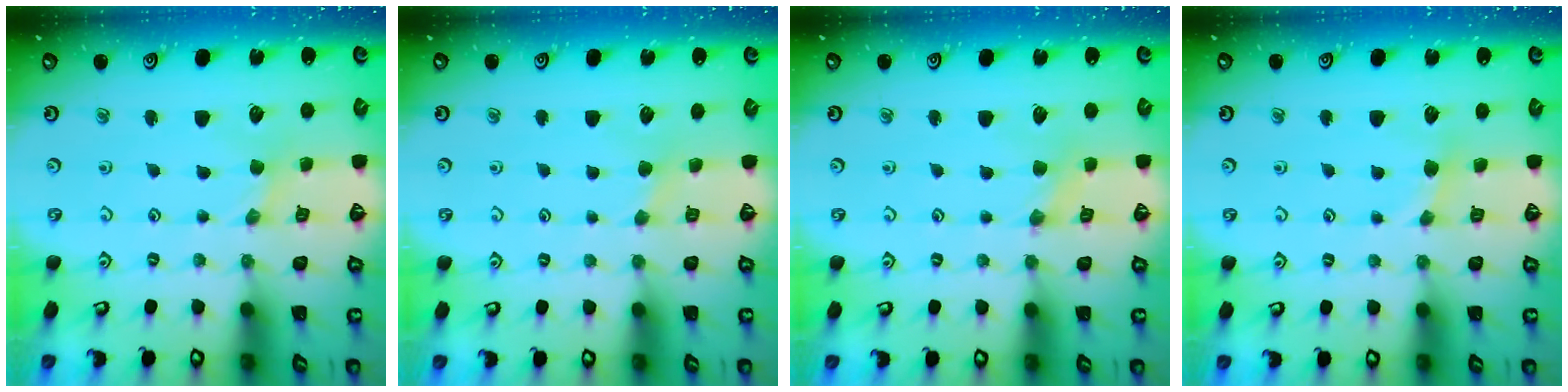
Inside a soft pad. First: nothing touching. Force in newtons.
{"total": 2.1, "press": 2.1, "slide": 0.4}
{"total": 2.3, "press": 2.3, "slide": 0.4}
{"total": 2.9, "press": 2.9, "slide": 0.4}